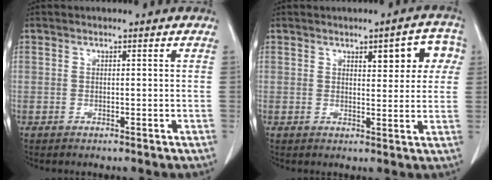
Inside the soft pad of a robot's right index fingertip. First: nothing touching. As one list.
[{"total": 6.8, "force": [2.6, 2.2, 5.9], "torque": [-0.061, 0.016, 0.028]}]